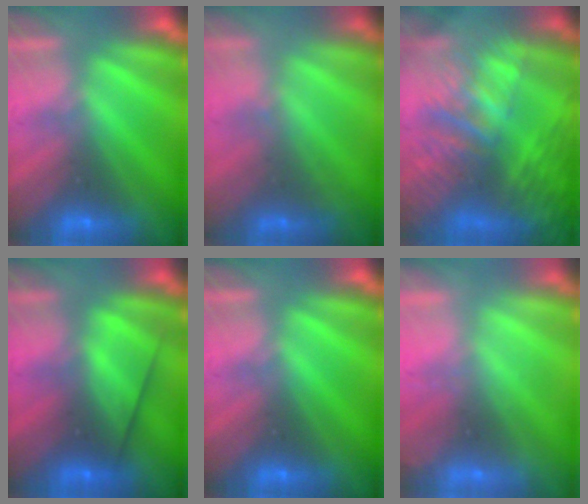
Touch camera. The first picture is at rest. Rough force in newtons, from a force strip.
{"total": 1.8}
{"total": 9.7}
{"total": 2.7}
{"total": 0.0}
{"total": 2.1}